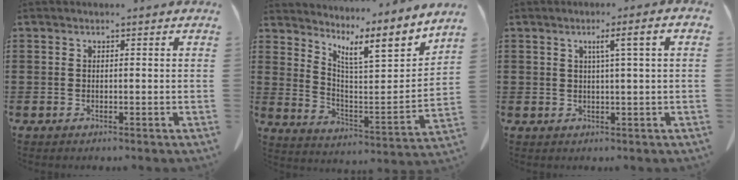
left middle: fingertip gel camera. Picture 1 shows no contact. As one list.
[{"total": 8.0, "force": [6.3, 0.6, 4.9], "torque": [-0.094, -0.065, 0.096]}, {"total": 3.3, "force": [0.8, -0.4, 3.2], "torque": [-0.058, -0.002, 0.010]}]